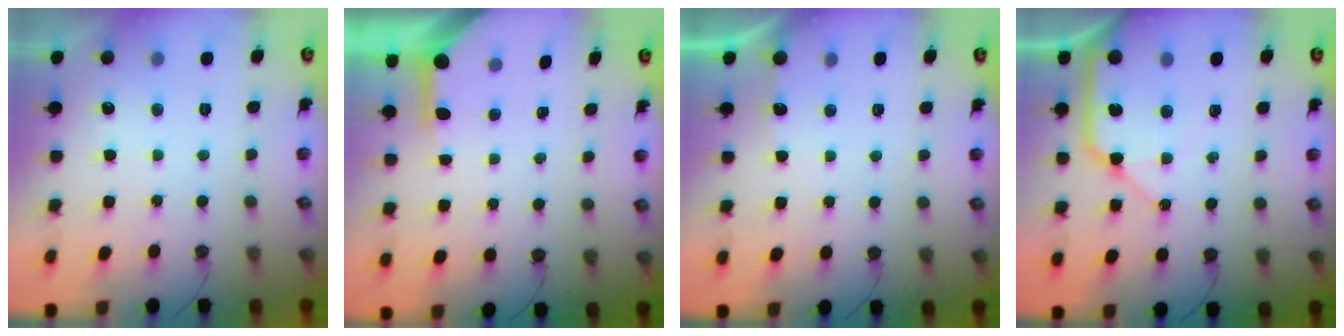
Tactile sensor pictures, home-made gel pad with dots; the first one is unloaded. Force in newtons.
{"total": 3.9, "press": 3.9, "slide": 0.4}
{"total": 2.6, "press": 2.6, "slide": 0.4}
{"total": 14.3, "press": 14.2, "slide": 1.7}